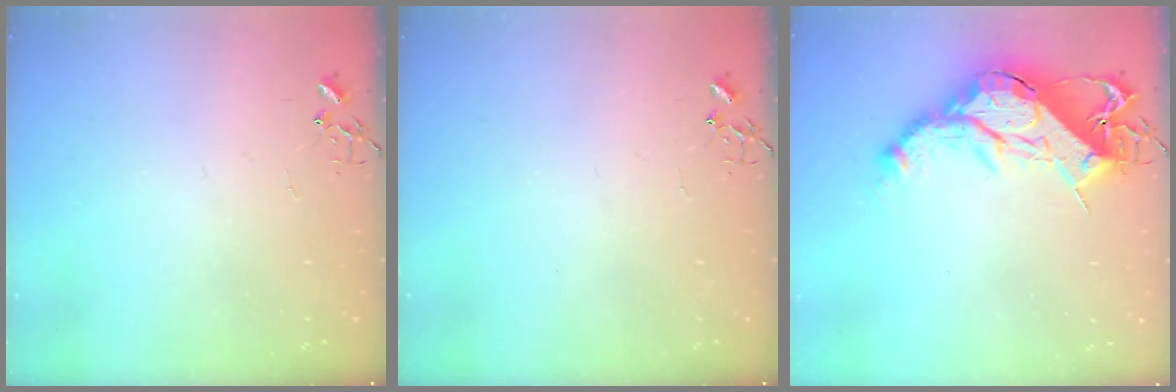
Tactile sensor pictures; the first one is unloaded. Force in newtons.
{"total": 0.0}
{"total": 19.8, "press": 19.8, "slide": 1.2}